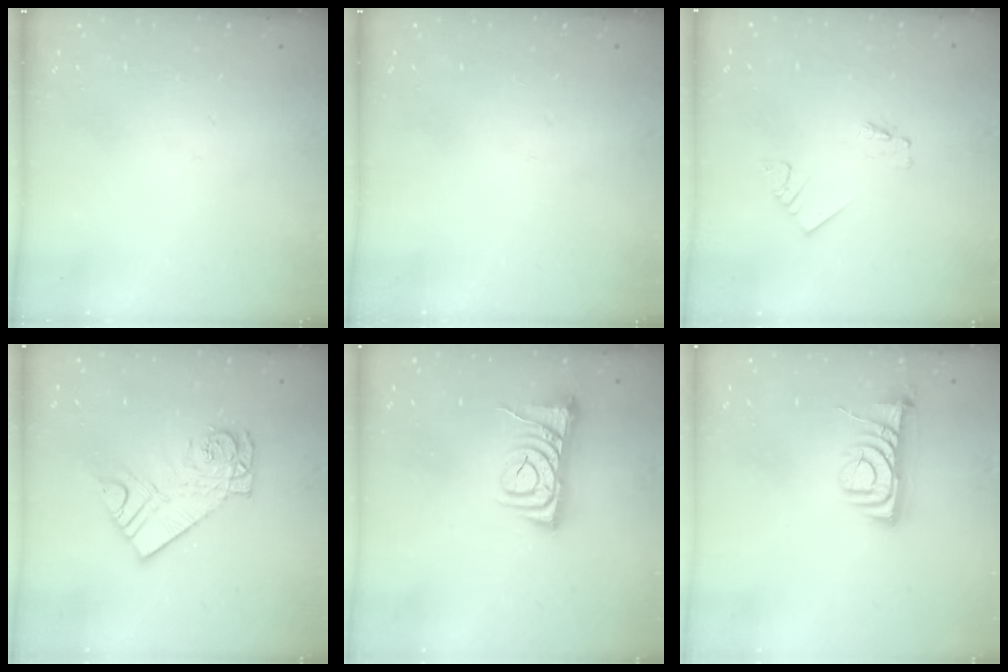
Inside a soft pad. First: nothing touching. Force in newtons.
{"total": 0.0}
{"total": 1.2, "press": 1.2, "slide": 0.1}
{"total": 11.7, "press": 11.7, "slide": 1.0}
{"total": 7.1, "press": 7.1, "slide": 1.0}
{"total": 8.2, "press": 8.2, "slide": 0.6}